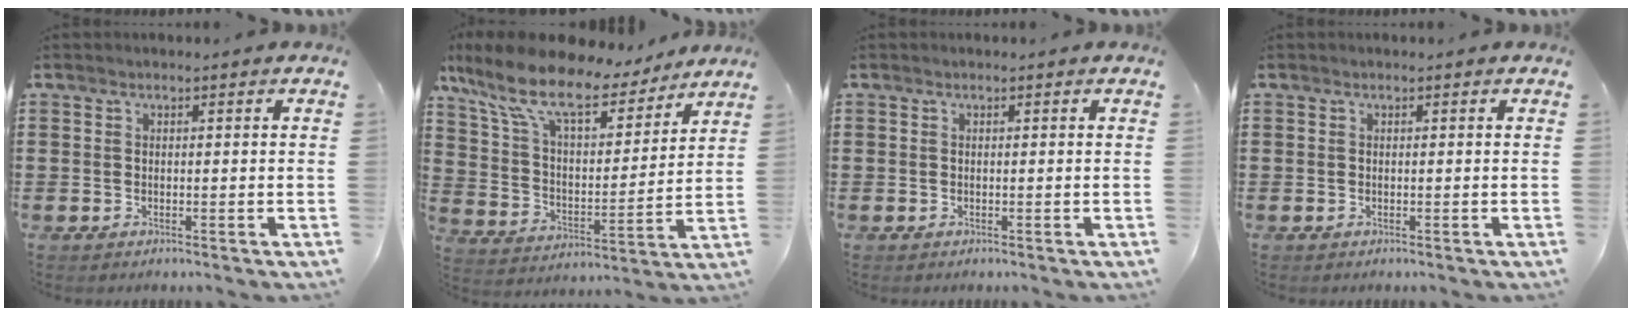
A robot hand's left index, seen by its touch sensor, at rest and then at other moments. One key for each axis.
{"total": 12.2, "fx": 9.5, "fy": 3.2, "fz": 6.9, "tx": -0.168, "ty": -0.046, "tz": 0.164}
{"total": 0.0}
{"total": 0.0}